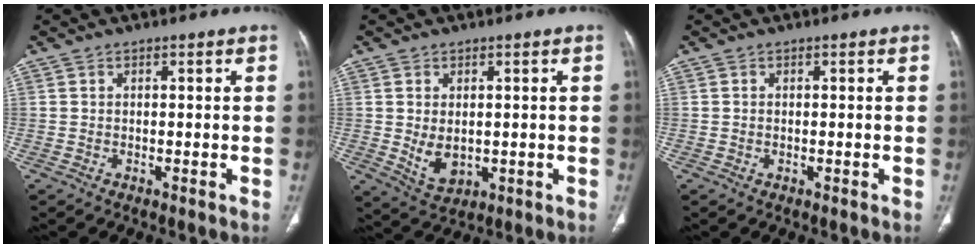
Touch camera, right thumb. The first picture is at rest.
{"total": 5.5, "force": [-0.1, 3.7, 4.1], "torque": [-0.064, -0.012, 0.017]}
{"total": 0.0}